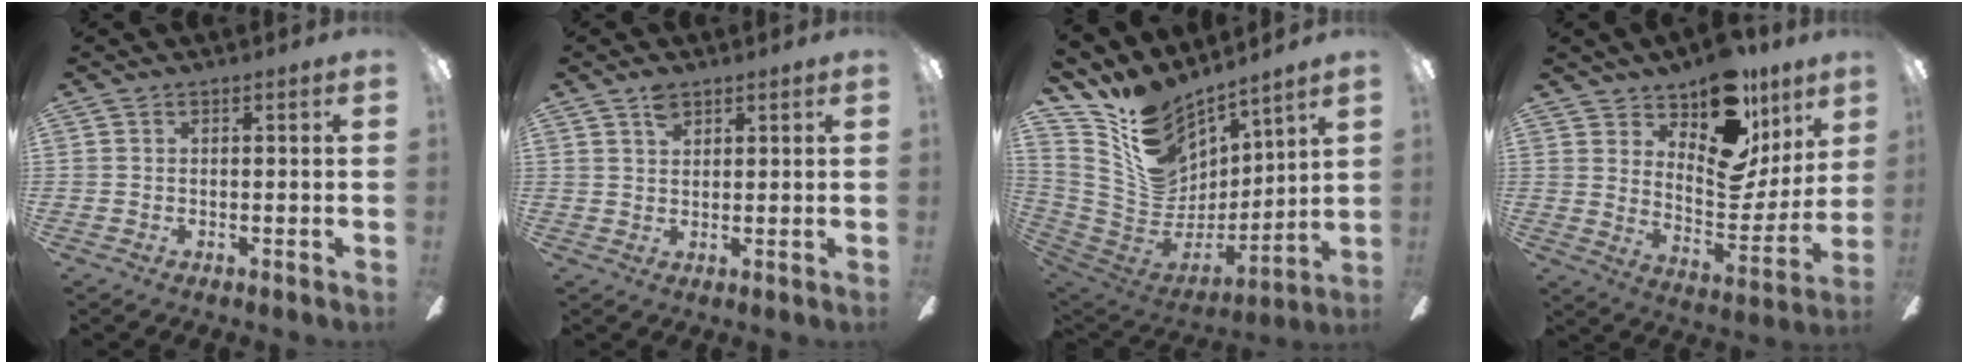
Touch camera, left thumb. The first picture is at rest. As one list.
[{"total": 3.3, "force": [2.4, 1.7, 1.5], "torque": [-0.028, -0.003, 0.043]}, {"total": 14.2, "force": [11.3, 7.4, 4.3], "torque": [-0.113, -0.093, 0.216]}, {"total": 16.2, "force": [12.3, 7.3, 7.5], "torque": [-0.104, -0.098, 0.214]}]